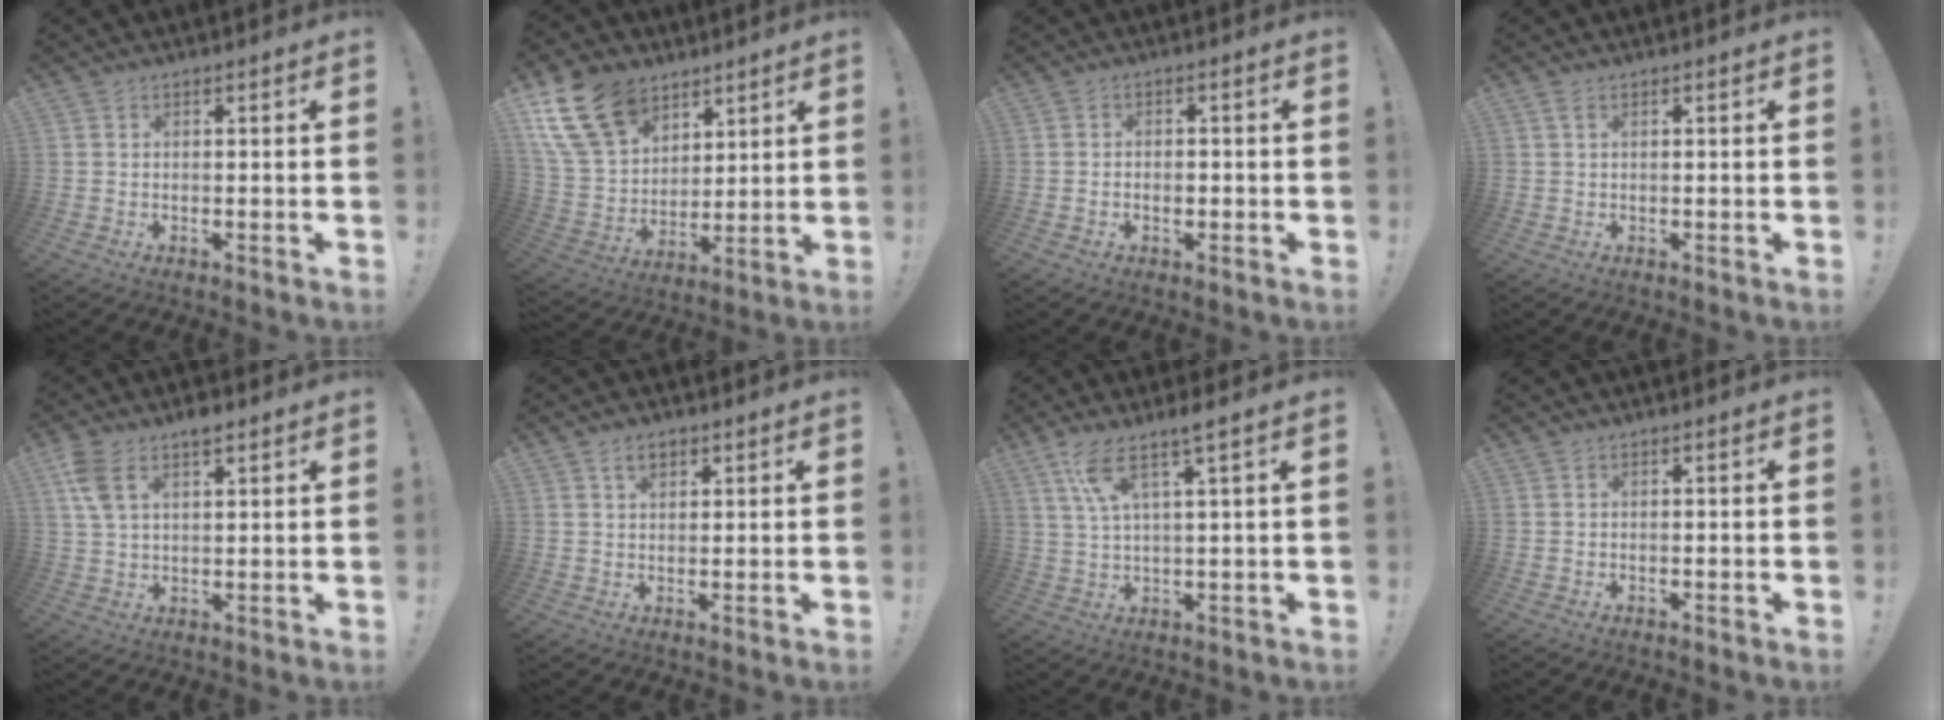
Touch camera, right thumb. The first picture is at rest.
{"total": 18.5, "force": [10.7, 12.5, 8.6], "torque": [-0.166, -0.052, 0.211]}
{"total": 1.7, "force": [-0.4, 1.3, 1.0], "torque": [-0.008, 0.002, -0.009]}
{"total": 1.2, "force": [0.7, 0.5, 0.9], "torque": [-0.015, 0.000, 0.011]}
{"total": 7.3, "force": [3.9, 3.7, 4.9], "torque": [-0.091, -0.002, 0.076]}
{"total": 3.6, "force": [1.8, 2.2, 2.2], "torque": [-0.033, 0.001, 0.030]}
{"total": 7.3, "force": [4.2, 0.2, 6.0], "torque": [-0.121, -0.012, 0.072]}
{"total": 0.0}